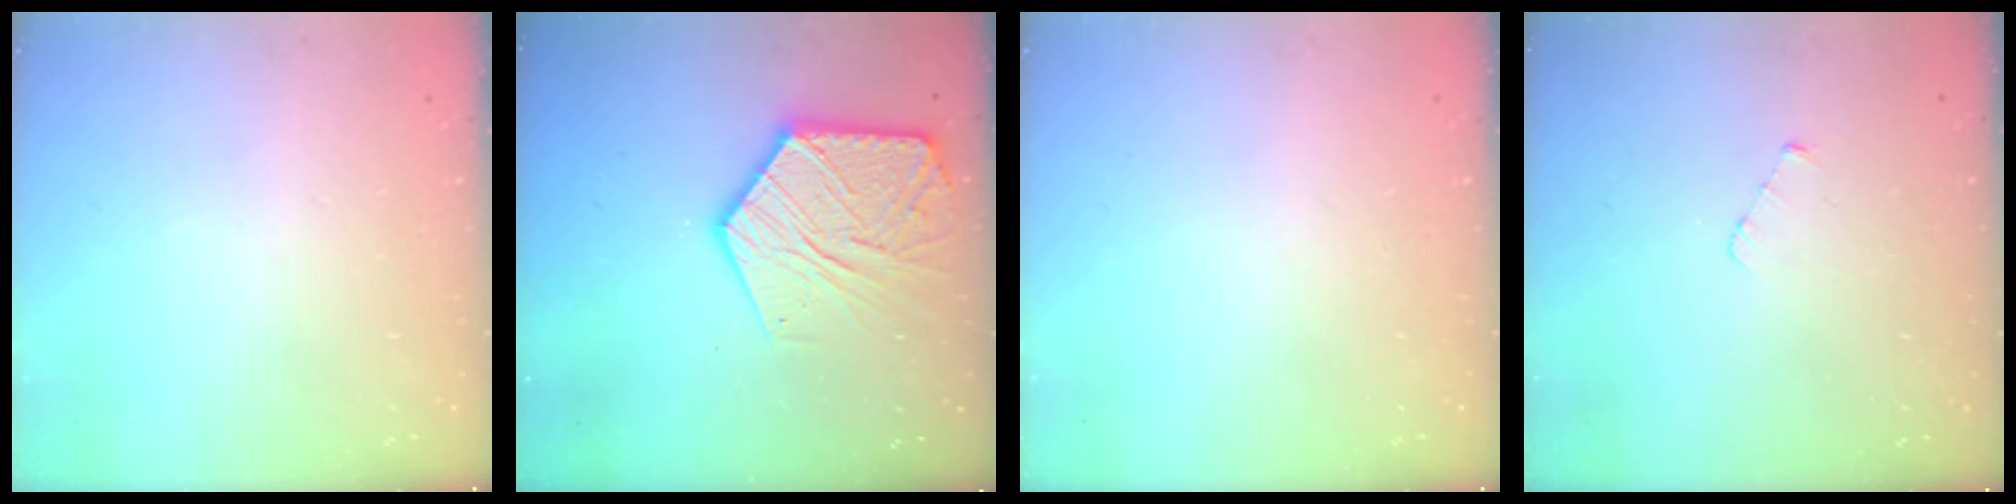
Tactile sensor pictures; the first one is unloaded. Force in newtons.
{"total": 17.4, "press": 17.3, "slide": 1.3}
{"total": 0.0}
{"total": 2.5, "press": 2.5, "slide": 0.2}